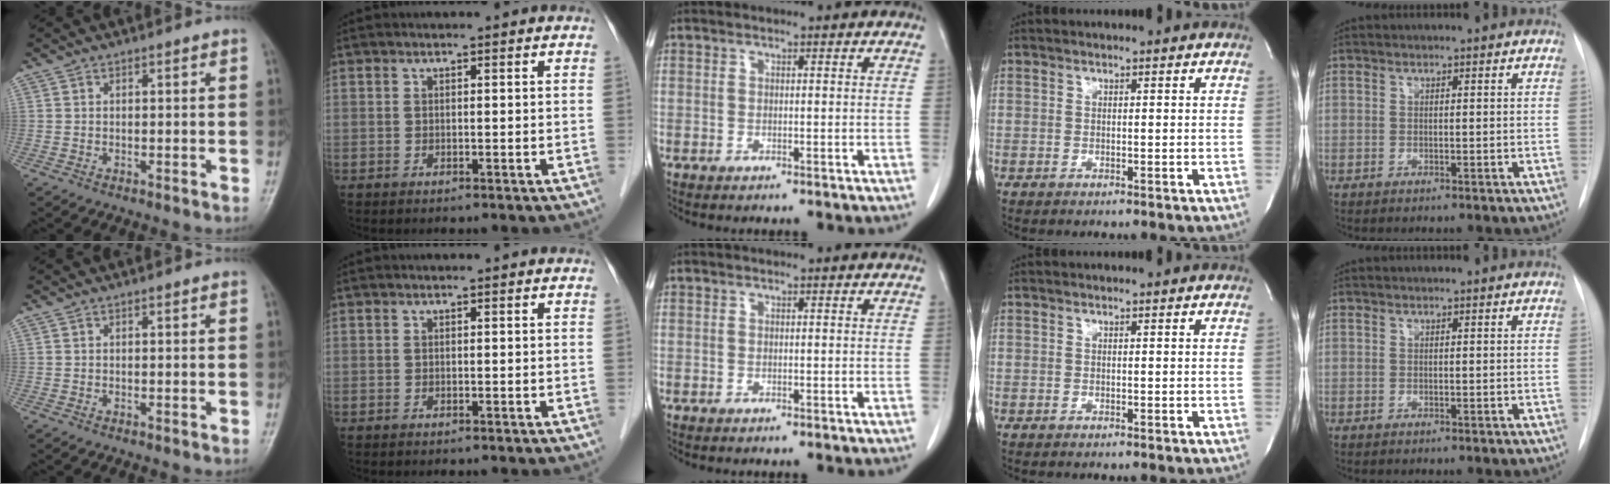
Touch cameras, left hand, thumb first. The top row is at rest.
{}